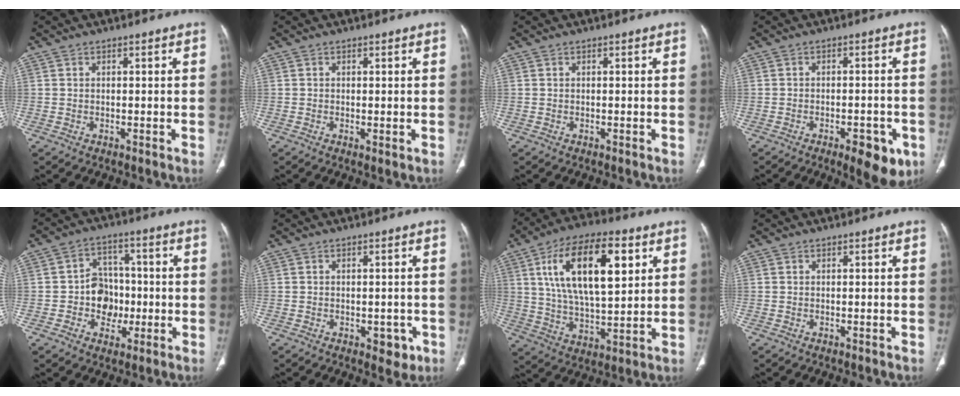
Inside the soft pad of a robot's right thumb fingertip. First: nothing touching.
{"total": 0.9, "force": [-0.1, 0.3, 0.8], "torque": [-0.018, -0.005, -0.002]}
{"total": 0.0}
{"total": 8.1, "force": [-3.9, 3.3, 6.3], "torque": [-0.066, 0.007, -0.047]}
{"total": 8.6, "force": [-1.5, 7.4, 4.2], "torque": [-0.016, 0.024, -0.028]}
{"total": 3.7, "force": [-1.4, 2.4, 2.5], "torque": [-0.011, 0.003, -0.013]}
{"total": 20.7, "force": [7.0, 9.2, 17.2], "torque": [-0.279, -0.011, 0.121]}
{"total": 0.0}